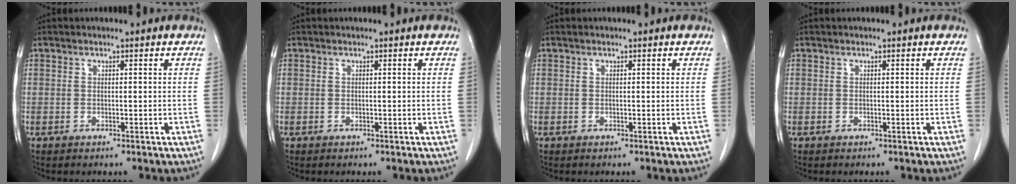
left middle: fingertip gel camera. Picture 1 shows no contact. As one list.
[{"total": 0.0}, {"total": 0.0}, {"total": 0.0}]